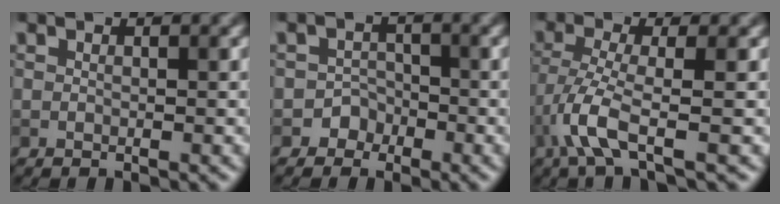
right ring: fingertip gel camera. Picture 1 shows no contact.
{"total": 1.9, "force": [-1.1, 1.5, -0.1], "torque": [0.019, 0.013, -0.023]}
{"total": 4.3, "force": [-2.2, 0.6, 3.6], "torque": [-0.082, -0.006, -0.053]}